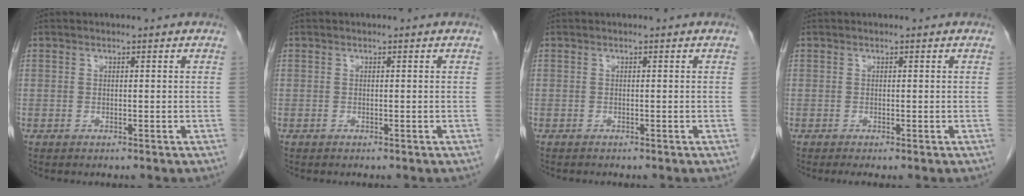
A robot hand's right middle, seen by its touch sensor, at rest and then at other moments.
{"total": 0.0}
{"total": 0.6, "force": [-0.5, 0.1, 0.1], "torque": [-0.007, -0.001, -0.008]}
{"total": 0.7, "force": [-0.5, 0.0, 0.5], "torque": [-0.011, -0.004, -0.007]}